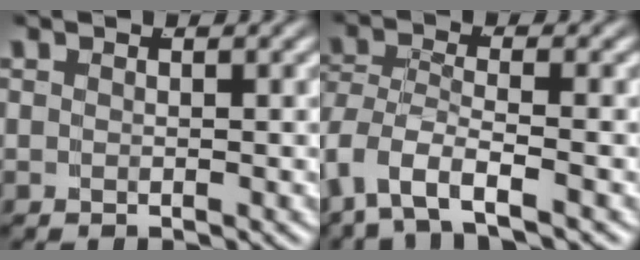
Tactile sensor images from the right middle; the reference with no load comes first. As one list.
[{"total": 4.7, "force": [-2.2, 2.9, 2.9], "torque": [-0.101, -0.030, -0.027]}]